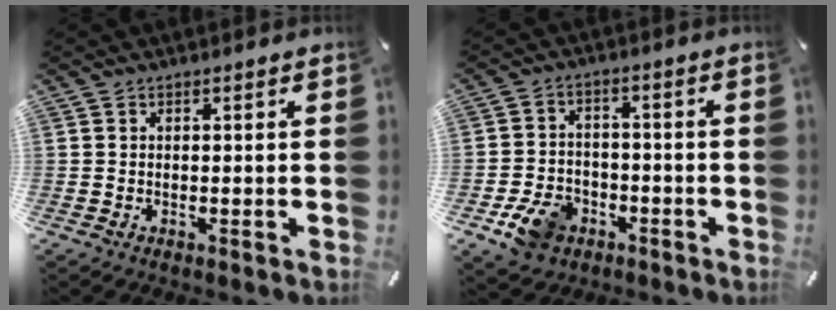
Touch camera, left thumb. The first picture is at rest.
{"total": 9.1, "force": [-4.5, 6.8, 3.9], "torque": [-0.073, 0.032, -0.081]}